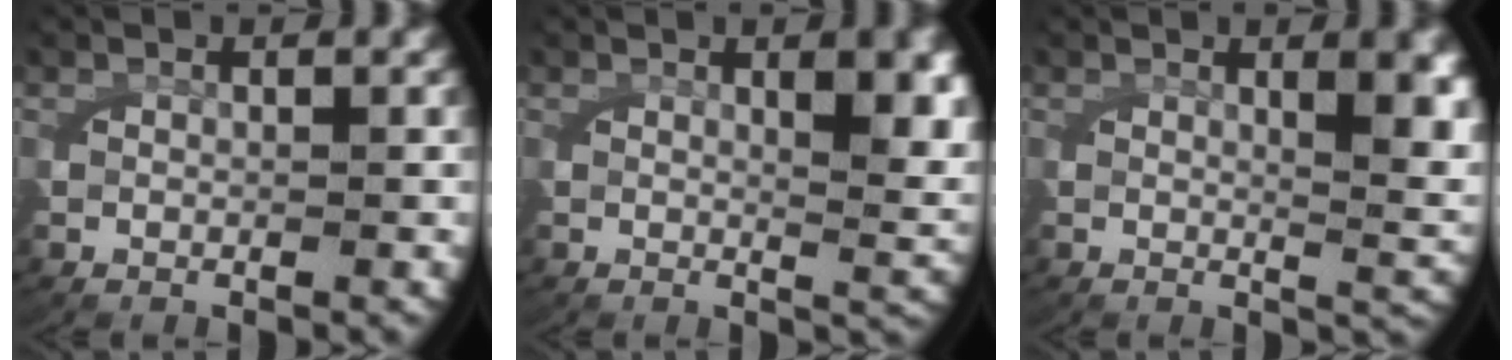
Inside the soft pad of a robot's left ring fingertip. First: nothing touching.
{"total": 4.0, "force": [1.2, 0.9, 3.7], "torque": [-0.054, -0.009, 0.022]}
{"total": 4.4, "force": [1.3, 0.9, 4.1], "torque": [-0.056, -0.009, 0.024]}